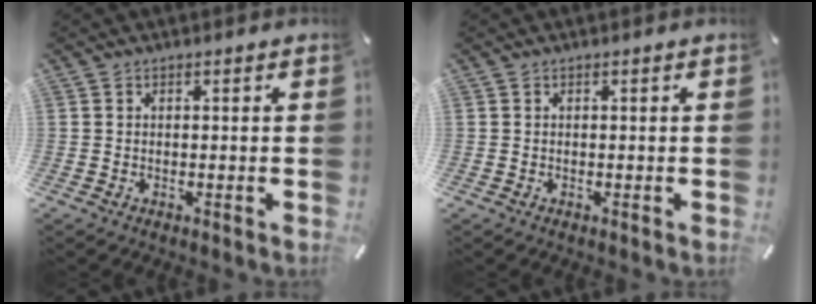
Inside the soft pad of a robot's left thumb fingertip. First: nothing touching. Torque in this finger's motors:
{"motor_torque": [-0.01, 0.01, -0.01, 0.01, 0.00]}